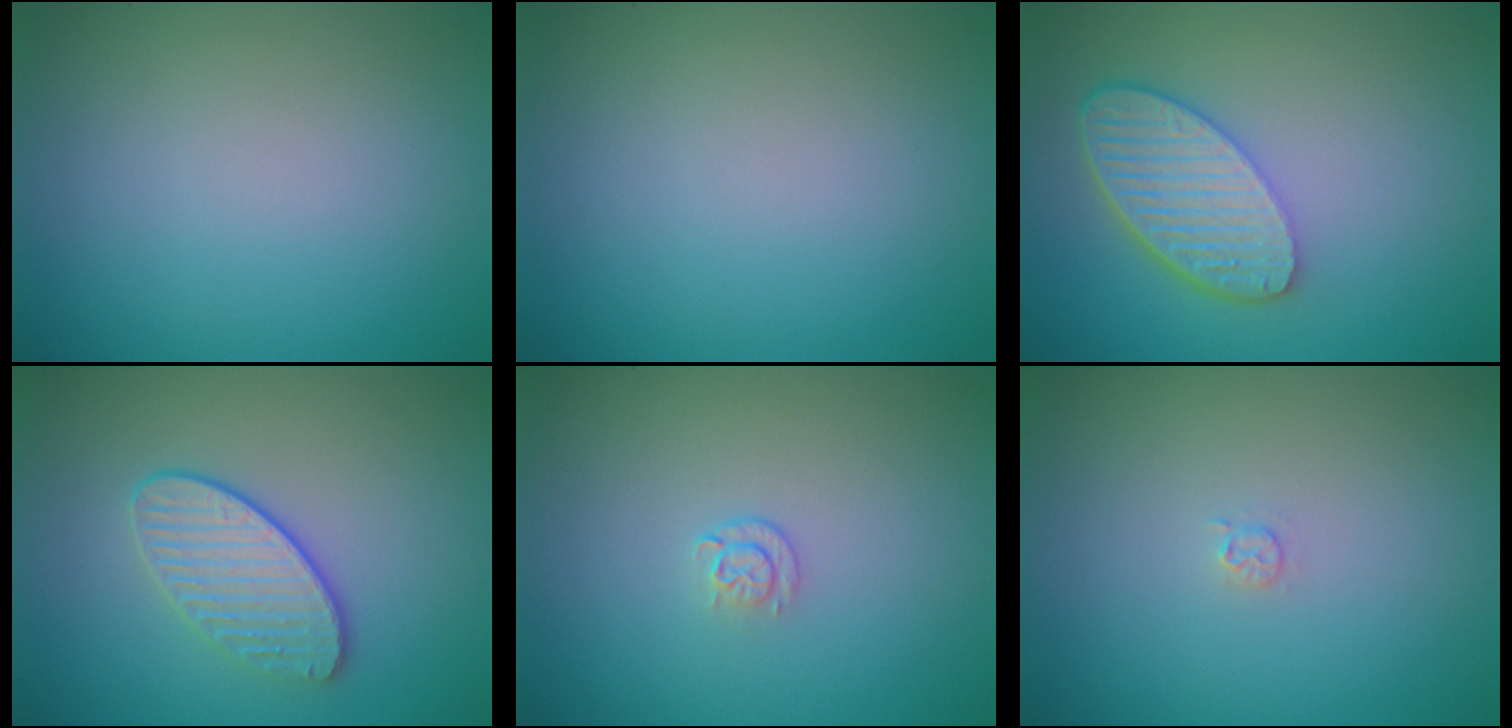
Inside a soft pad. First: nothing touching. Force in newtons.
{"total": 0.0}
{"total": 5.9, "press": 4.5, "slide": 3.8}
{"total": 3.0, "press": 2.8, "slide": 1.2}
{"total": 1.1, "press": 0.6, "slide": 0.9}
{"total": 0.7, "press": 0.7, "slide": 0.1}